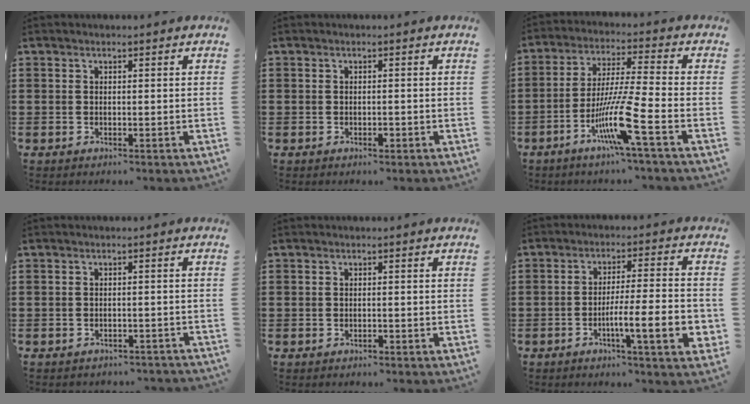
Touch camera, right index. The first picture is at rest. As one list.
[{"total": 0.9, "force": [-0.5, 0.4, 0.7], "torque": [-0.015, -0.003, -0.008]}, {"total": 11.1, "force": [-5.2, 0.2, 9.7], "torque": [-0.200, -0.010, -0.103]}, {"total": 1.6, "force": [-1.6, 0.4, 0.1], "torque": [-0.009, 0.000, -0.033]}, {"total": 0.5, "force": [-0.4, 0.2, 0.2], "torque": [-0.007, -0.002, -0.008]}, {"total": 9.6, "force": [-3.3, 1.3, 8.9], "torque": [-0.159, -0.009, -0.060]}]